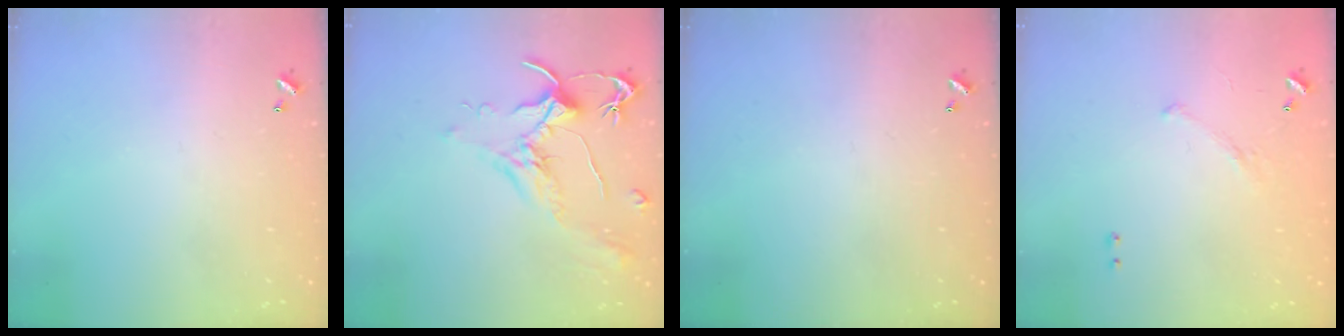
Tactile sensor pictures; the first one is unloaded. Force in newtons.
{"total": 1.8, "press": 1.7, "slide": 0.6}
{"total": 0.0}
{"total": 5.9, "press": 5.9, "slide": 0.8}